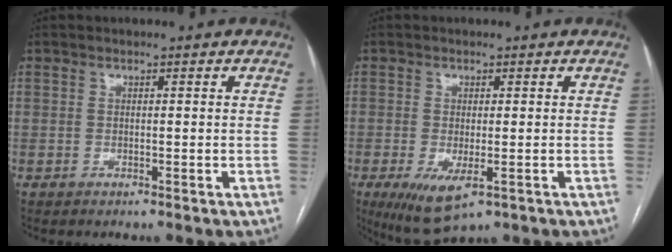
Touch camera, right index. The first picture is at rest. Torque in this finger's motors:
{"motor_torque": [0.98, -0.64, 0.36, 0.07]}